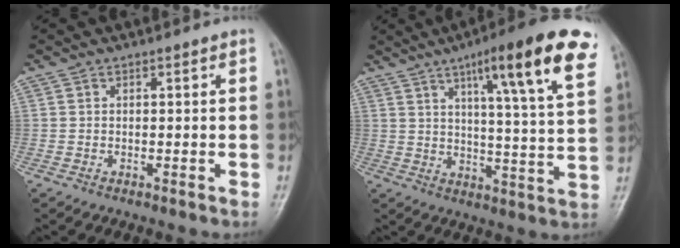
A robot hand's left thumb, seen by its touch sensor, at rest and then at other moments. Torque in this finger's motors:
{"motor_torque": [0.68, 0.56, 1.72, -1.06, 0.24]}